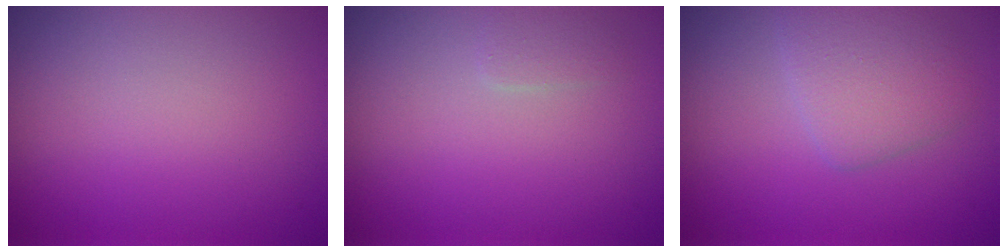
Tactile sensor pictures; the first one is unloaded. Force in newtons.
{"total": 0.9, "press": 0.9, "slide": 0.0}
{"total": 3.0, "press": 3.0, "slide": 0.1}